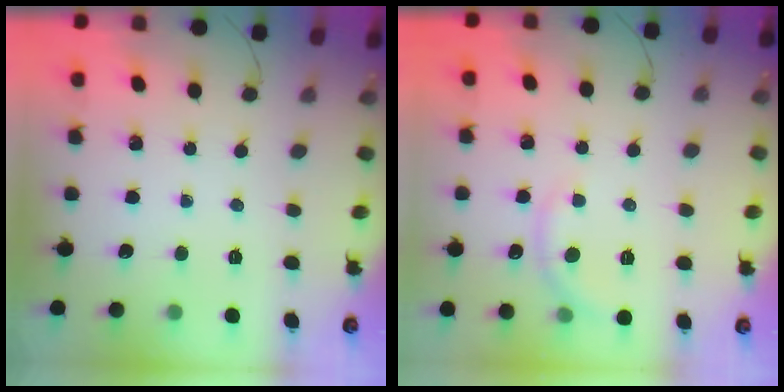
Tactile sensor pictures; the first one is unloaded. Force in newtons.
{"total": 3.0, "press": 2.9, "slide": 1.0}